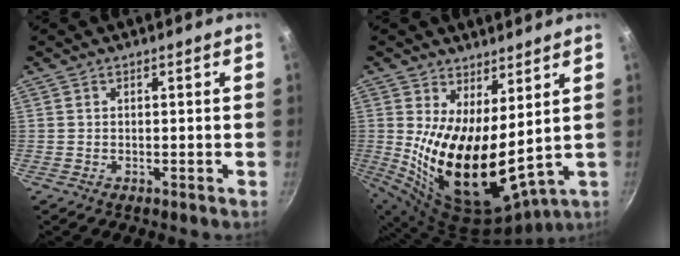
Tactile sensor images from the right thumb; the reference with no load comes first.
{"total": 16.4, "force": [3.2, 7.7, 14.1], "torque": [-0.241, -0.054, 0.073]}